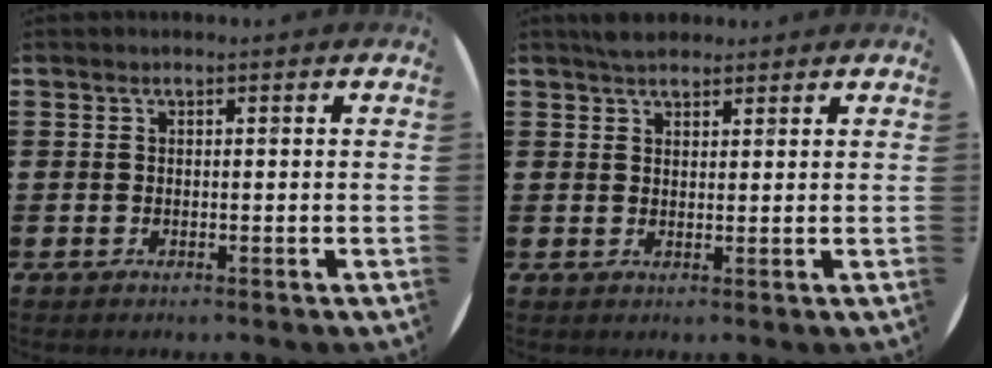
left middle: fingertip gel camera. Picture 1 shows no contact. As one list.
[{"total": 2.5, "force": [2.3, 1.0, 0.4], "torque": [-0.004, 0.003, 0.043]}]